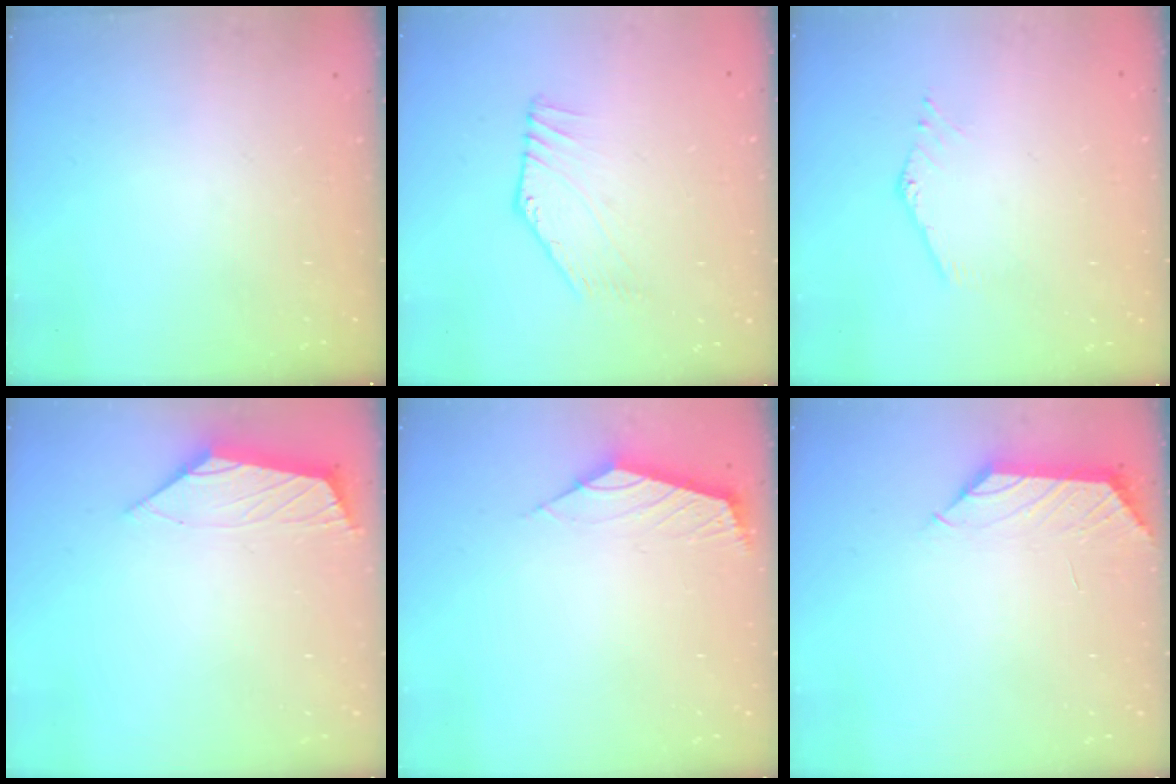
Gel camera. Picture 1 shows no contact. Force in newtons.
{"total": 2.7, "press": 2.7, "slide": 0.0}
{"total": 1.9, "press": 1.9, "slide": 0.1}
{"total": 2.9, "press": 2.8, "slide": 0.6}
{"total": 2.5, "press": 2.5, "slide": 0.6}
{"total": 1.5, "press": 1.3, "slide": 0.6}